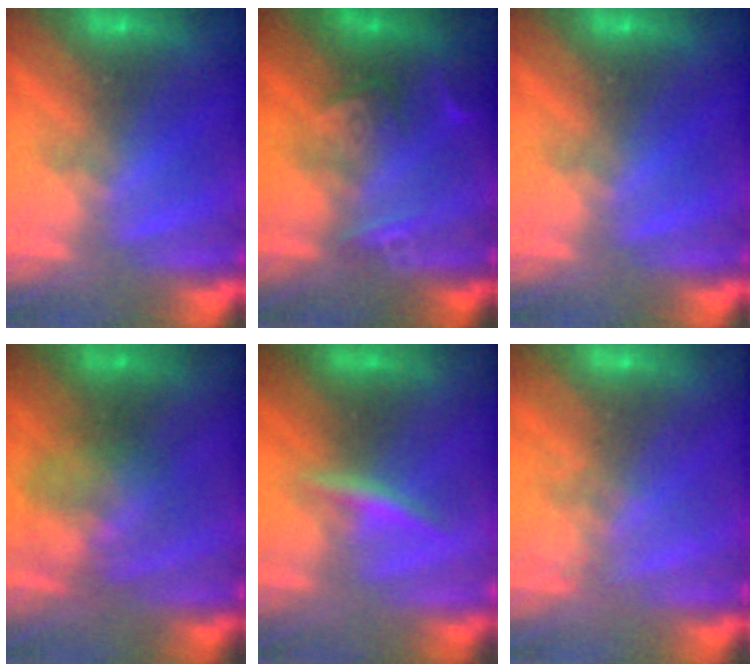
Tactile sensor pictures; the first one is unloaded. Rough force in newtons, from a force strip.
{"total": 2.4}
{"total": 0.0}
{"total": 2.3}
{"total": 2.6}
{"total": 2.0}